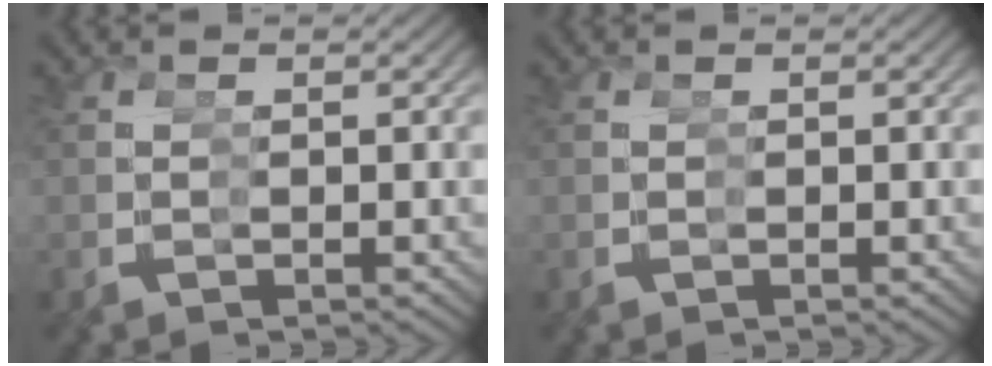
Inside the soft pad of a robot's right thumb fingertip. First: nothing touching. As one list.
[{"total": 0.0}]